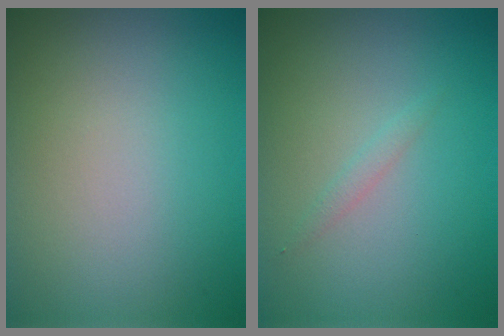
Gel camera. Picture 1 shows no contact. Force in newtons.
{"total": 0.7, "press": 0.7, "slide": 0.0}